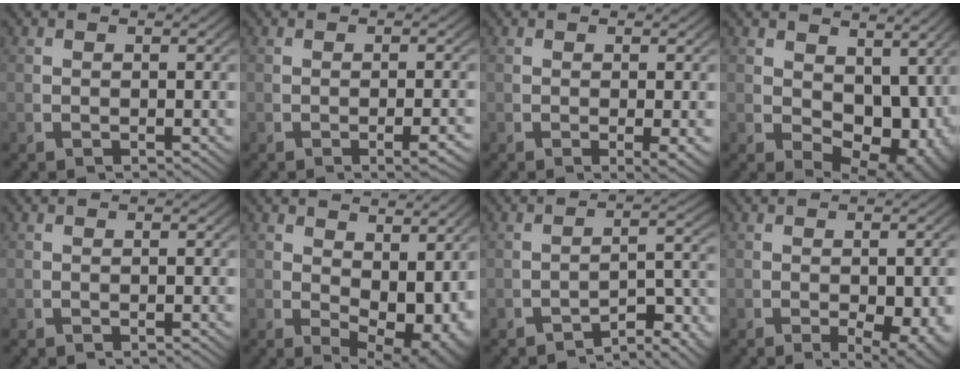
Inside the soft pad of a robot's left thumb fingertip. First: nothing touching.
{"total": 1.7, "force": [-0.7, 0.2, 1.5], "torque": [-0.024, 0.005, -0.013]}
{"total": 1.9, "force": [-0.1, 0.5, 1.9], "torque": [-0.028, -0.006, 0.000]}
{"total": 8.2, "force": [0.3, 5.4, 6.2], "torque": [-0.097, -0.045, 0.030]}
{"total": 0.0}
{"total": 6.8, "force": [0.9, 4.0, 5.4], "torque": [-0.089, -0.034, 0.038]}
{"total": 4.9, "force": [-3.6, 1.3, 3.2], "torque": [-0.039, -0.009, -0.046]}
{"total": 4.5, "force": [-1.2, 2.0, 3.8], "torque": [-0.060, -0.023, -0.007]}